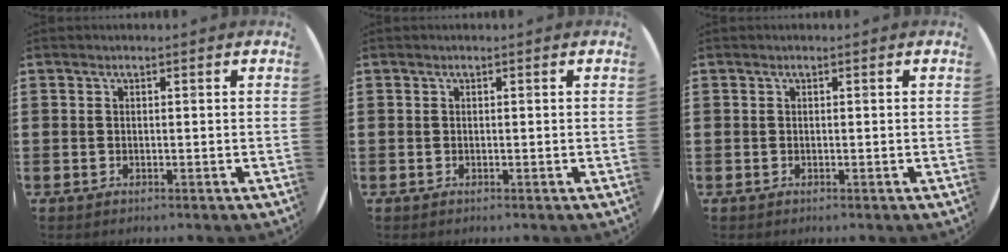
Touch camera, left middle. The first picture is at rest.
{"total": 0.0}
{"total": 0.0}